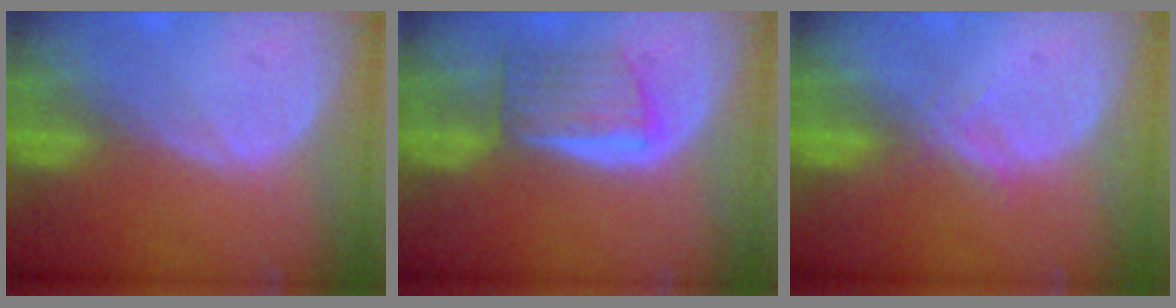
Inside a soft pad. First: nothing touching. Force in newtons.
{"total": 5.6, "press": 5.5, "slide": 1.4}
{"total": 1.8, "press": 1.6, "slide": 0.7}